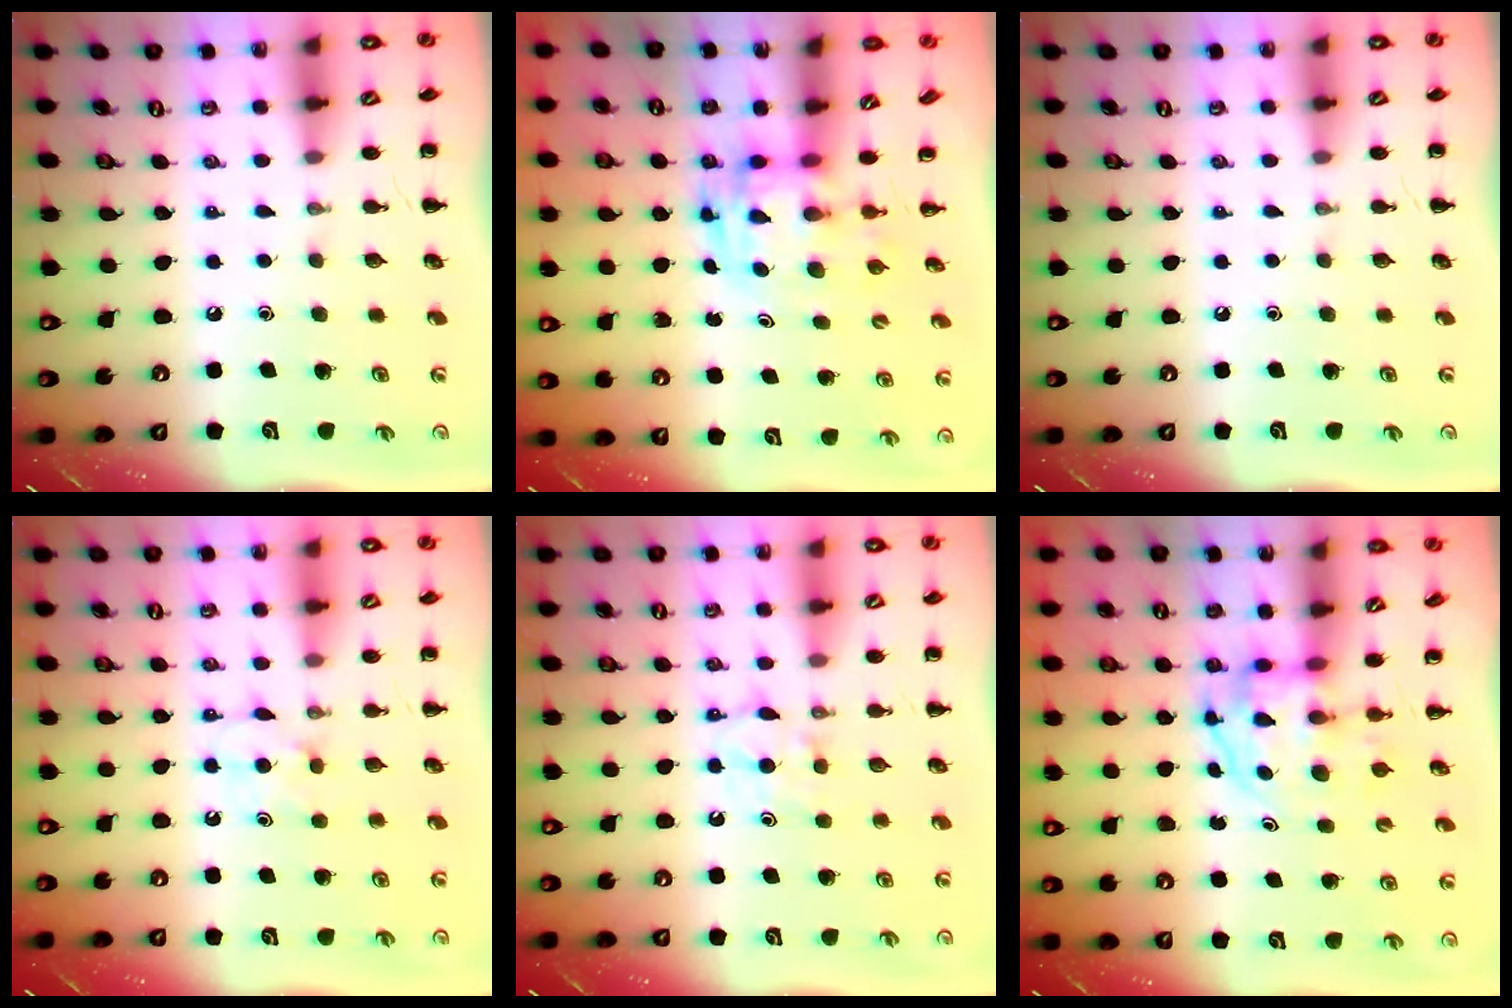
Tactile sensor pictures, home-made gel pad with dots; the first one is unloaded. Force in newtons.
{"total": 2.9, "press": 2.8, "slide": 0.5}
{"total": 0.0}
{"total": 4.9, "press": 4.7, "slide": 1.4}
{"total": 5.6, "press": 5.3, "slide": 1.6}
{"total": 3.4, "press": 3.4, "slide": 0.5}